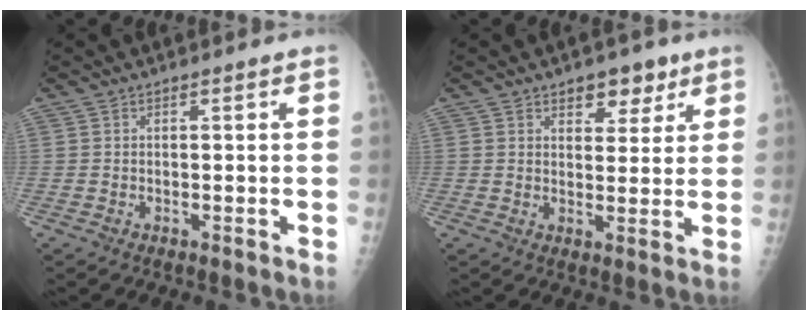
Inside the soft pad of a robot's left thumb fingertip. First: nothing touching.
{"total": 6.0, "force": [3.7, 3.6, 3.1], "torque": [-0.009, -0.017, 0.051]}